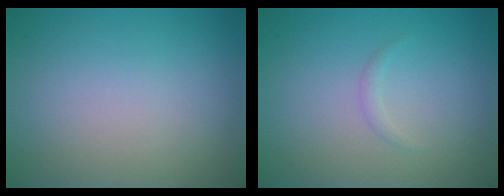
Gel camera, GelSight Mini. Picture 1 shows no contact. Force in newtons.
{"total": 0.6, "press": 0.6, "slide": 0.0}